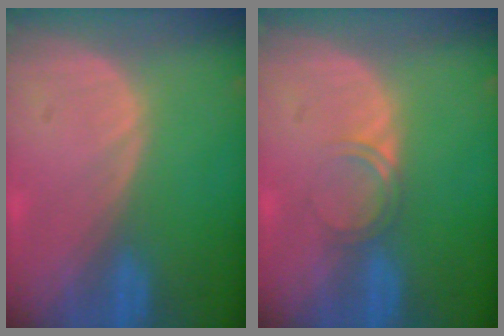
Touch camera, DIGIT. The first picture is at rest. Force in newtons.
{"total": 2.0, "press": 2.0, "slide": 0.2}